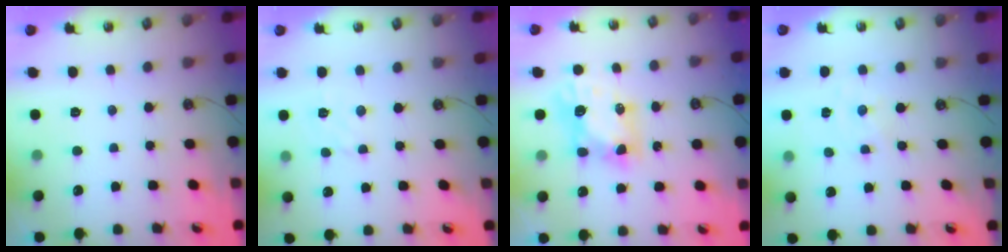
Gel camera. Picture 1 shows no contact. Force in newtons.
{"total": 3.6, "press": 3.5, "slide": 0.6}
{"total": 6.8, "press": 6.8, "slide": 0.3}
{"total": 0.0}